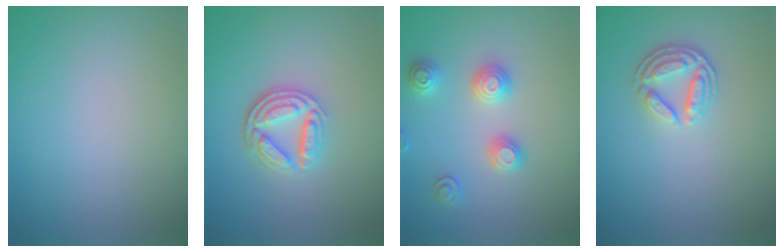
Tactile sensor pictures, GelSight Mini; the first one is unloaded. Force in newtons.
{"total": 4.5, "press": 3.4, "slide": 2.9}
{"total": 2.8, "press": 2.8, "slide": 0.2}
{"total": 3.4, "press": 2.7, "slide": 2.0}